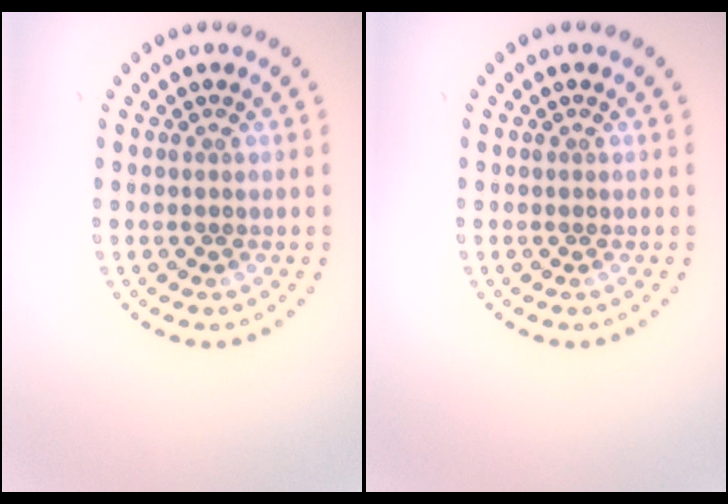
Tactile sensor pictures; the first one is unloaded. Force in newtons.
{"total": 0.0}